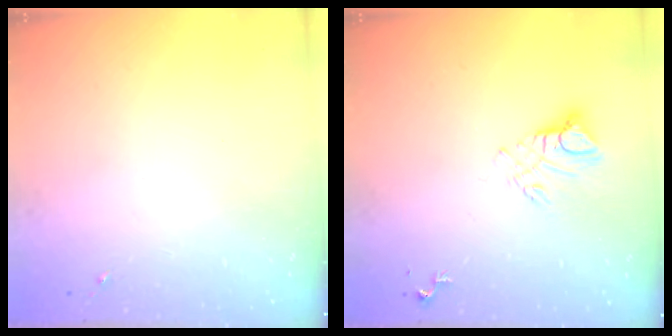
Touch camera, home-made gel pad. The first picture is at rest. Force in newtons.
{"total": 7.6, "press": 7.6, "slide": 0.7}